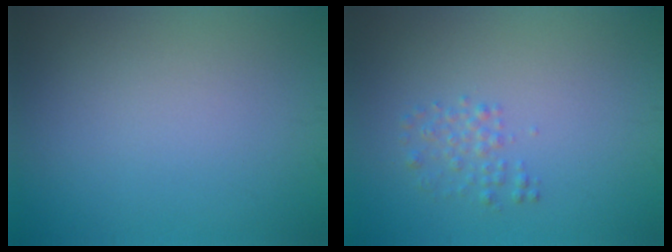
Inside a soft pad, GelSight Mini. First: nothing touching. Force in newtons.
{"total": 1.5, "press": 1.5, "slide": 0.1}